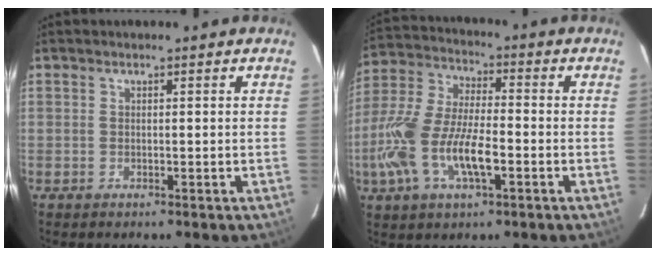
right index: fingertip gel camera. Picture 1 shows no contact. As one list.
[{"total": 16.0, "force": [-5.1, 5.9, 13.9], "torque": [-0.304, -0.007, -0.099]}]